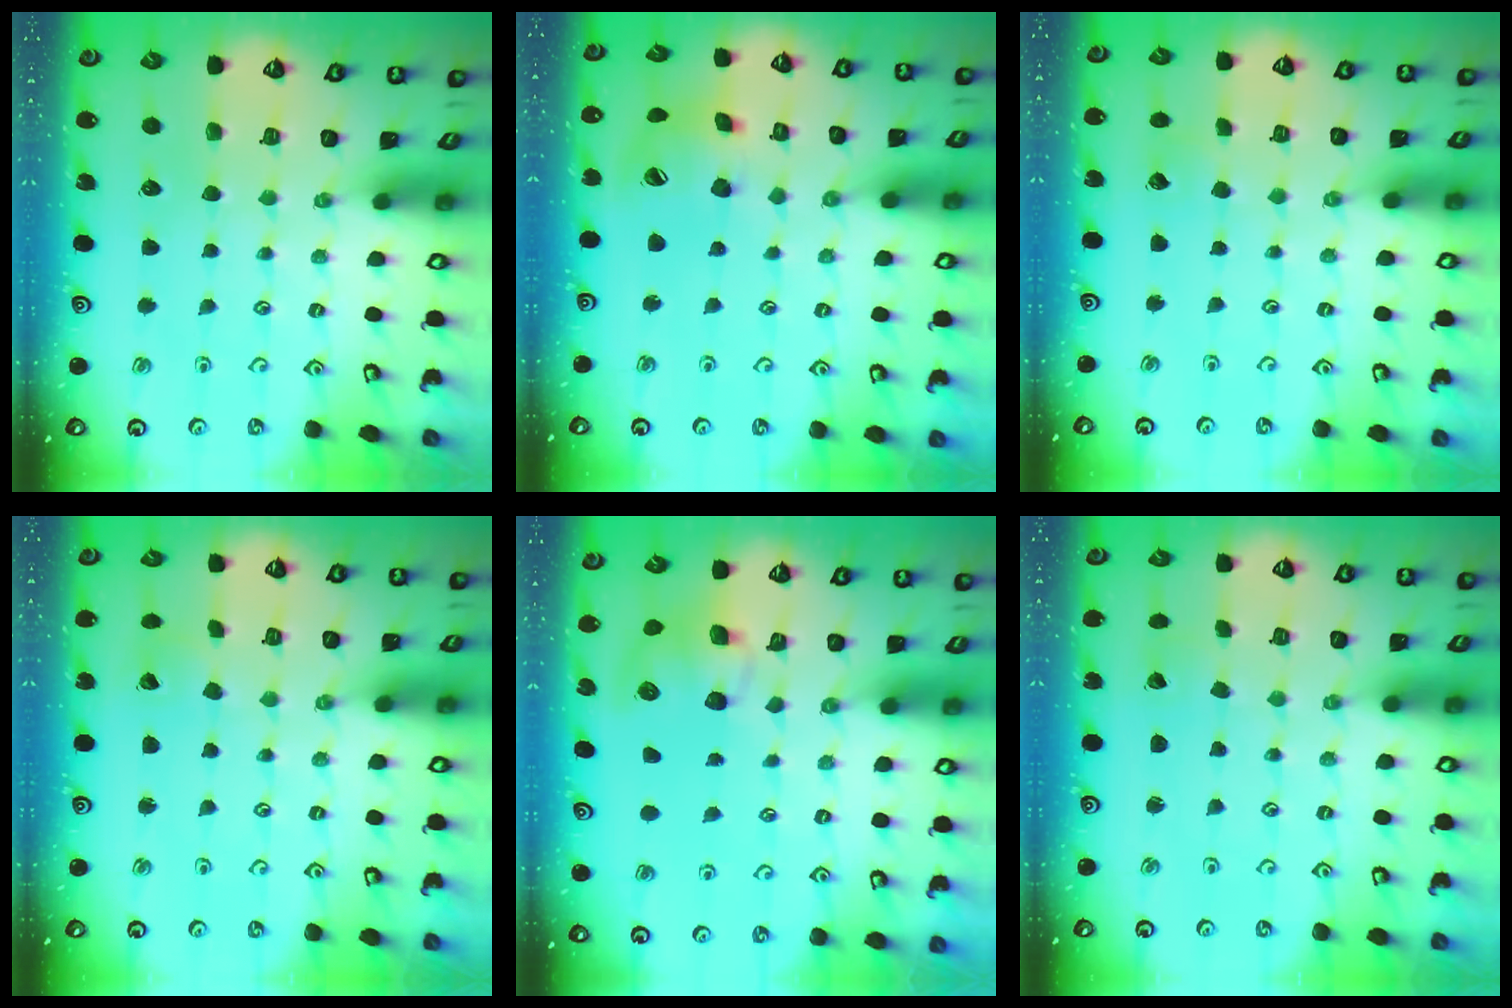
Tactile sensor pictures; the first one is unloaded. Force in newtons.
{"total": 13.9, "press": 13.8, "slide": 1.9}
{"total": 2.7, "press": 2.7, "slide": 0.2}
{"total": 3.3, "press": 3.3, "slide": 0.3}
{"total": 9.4, "press": 9.3, "slide": 0.8}
{"total": 0.0}